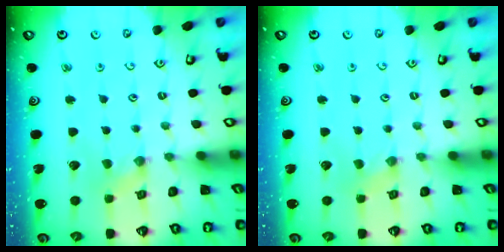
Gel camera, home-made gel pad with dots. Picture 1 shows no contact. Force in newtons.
{"total": 0.0}